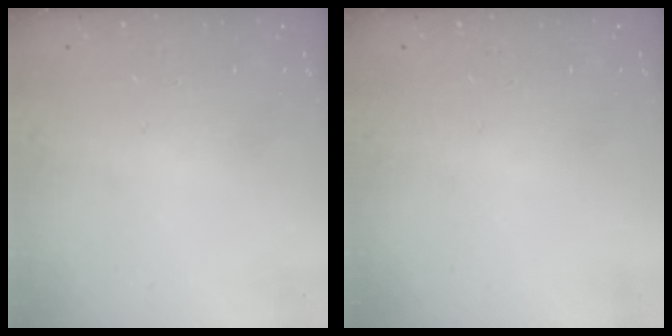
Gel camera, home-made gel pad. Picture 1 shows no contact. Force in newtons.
{"total": 0.0}